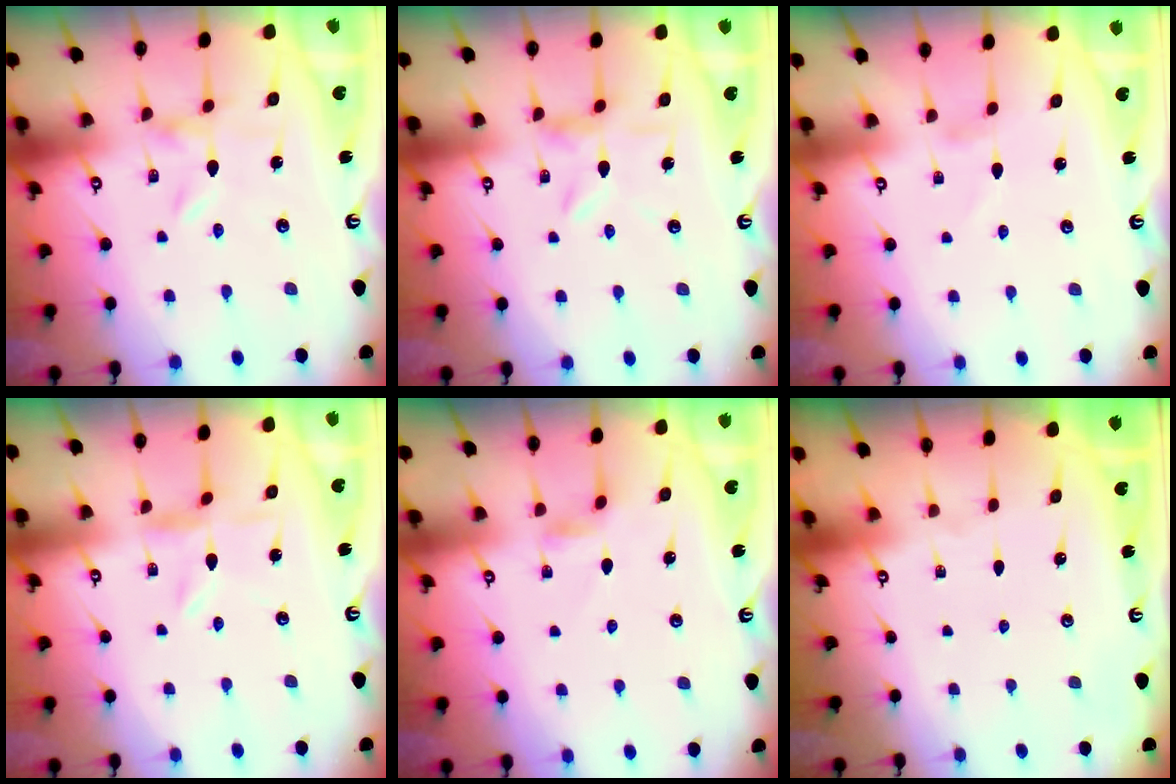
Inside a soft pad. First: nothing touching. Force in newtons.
{"total": 2.8, "press": 2.8, "slide": 0.3}
{"total": 1.1, "press": 1.1, "slide": 0.1}
{"total": 0.9, "press": 0.8, "slide": 0.3}
{"total": 2.5, "press": 2.5, "slide": 0.4}
{"total": 0.0}